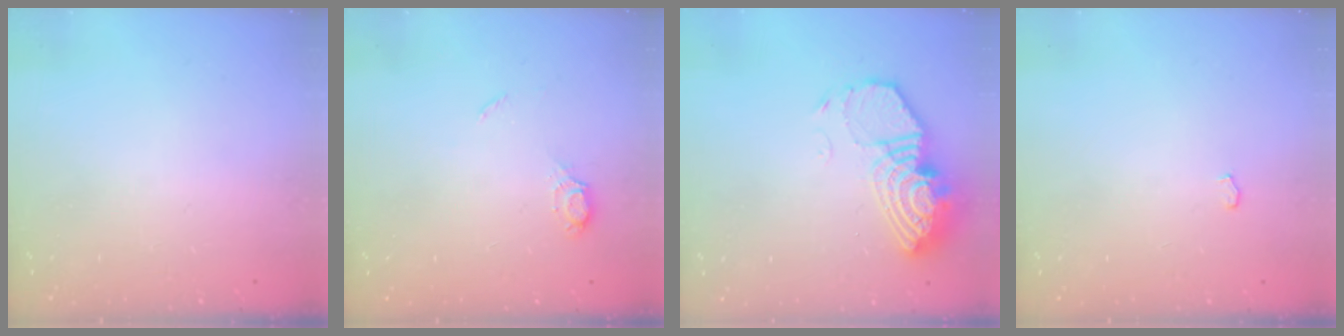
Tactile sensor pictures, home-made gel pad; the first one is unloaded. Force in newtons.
{"total": 6.3, "press": 6.3, "slide": 0.7}
{"total": 14.0, "press": 14.0, "slide": 1.0}
{"total": 3.7, "press": 2.8, "slide": 2.5}